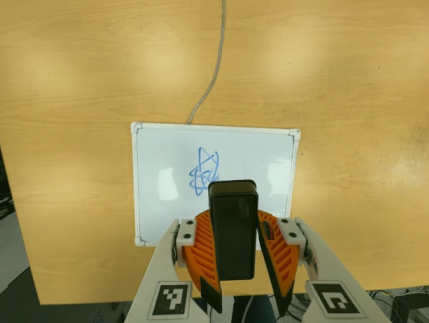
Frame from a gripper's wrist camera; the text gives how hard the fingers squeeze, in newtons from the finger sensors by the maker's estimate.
{"total": 8.1, "left": 7.7, "right": 8.4}